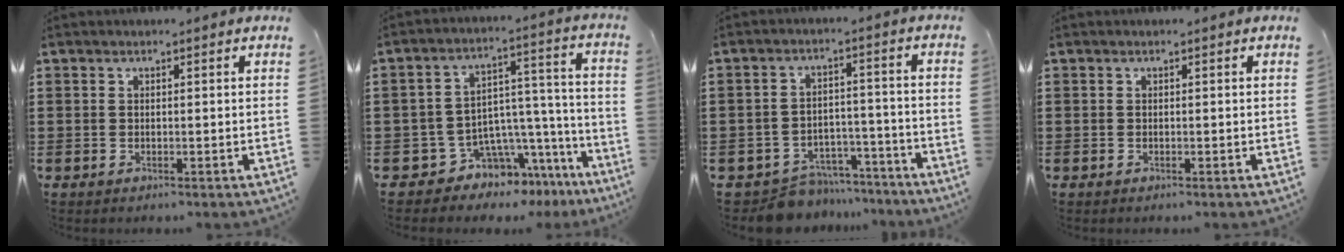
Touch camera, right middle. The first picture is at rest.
{"total": 7.1, "force": [-6.0, 3.5, 1.1], "torque": [-0.032, 0.003, -0.110]}
{"total": 6.5, "force": [-6.3, 1.6, 0.7], "torque": [-0.008, 0.024, -0.121]}
{"total": 0.0}